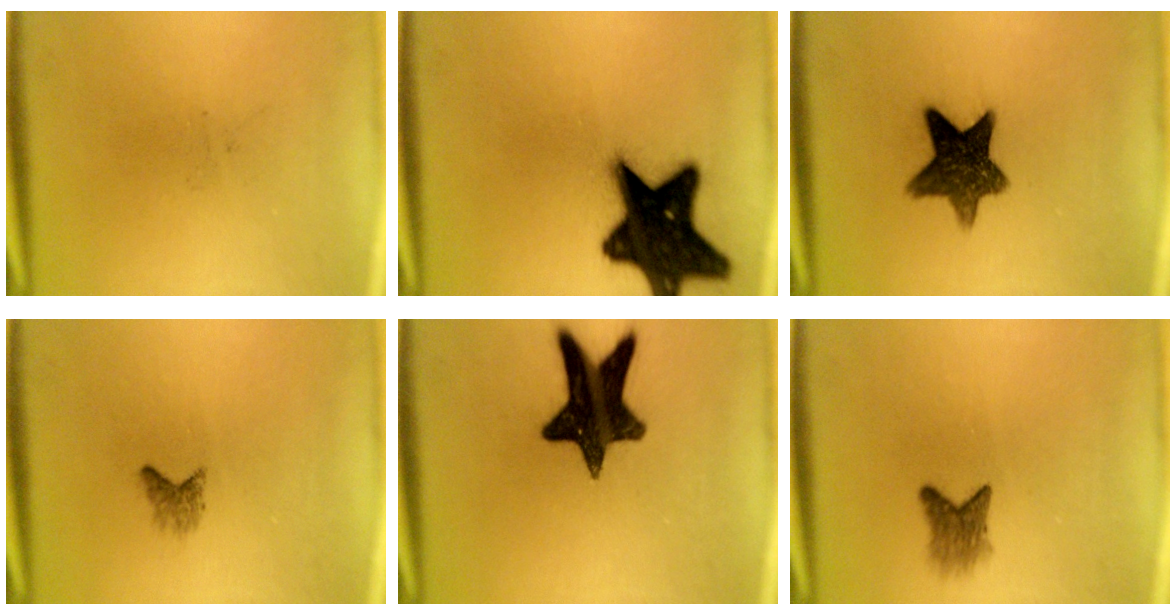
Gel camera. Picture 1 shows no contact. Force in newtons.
{"total": 19.8}
{"total": 10.7}
{"total": 1.4}
{"total": 15.6}
{"total": 2.9}